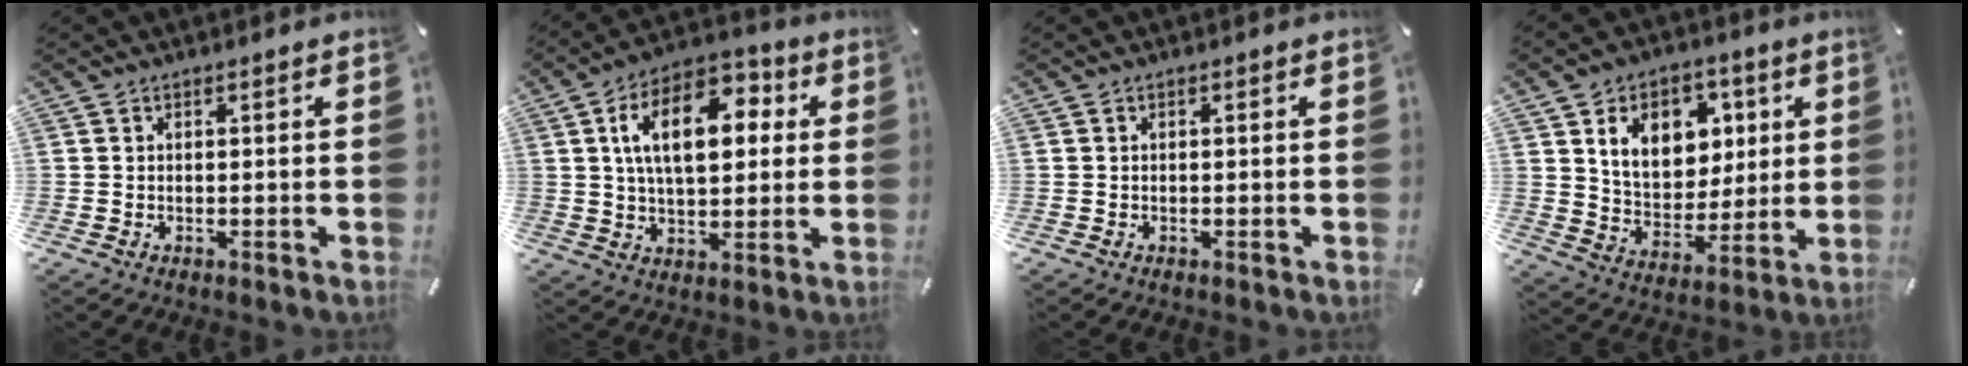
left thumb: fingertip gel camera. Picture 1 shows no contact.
{"total": 15.3, "force": [4.1, 8.9, 11.7], "torque": [-0.195, 0.004, 0.070]}
{"total": 0.0}
{"total": 13.3, "force": [5.2, 10.4, 6.6], "torque": [-0.108, -0.011, 0.099]}